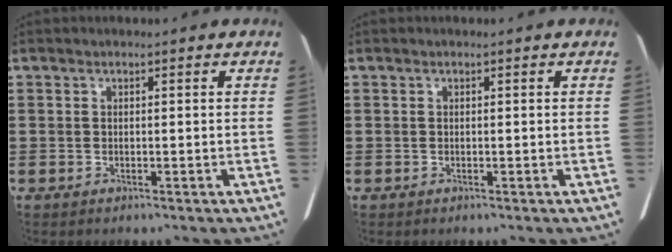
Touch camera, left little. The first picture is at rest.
{"total": 0.0}